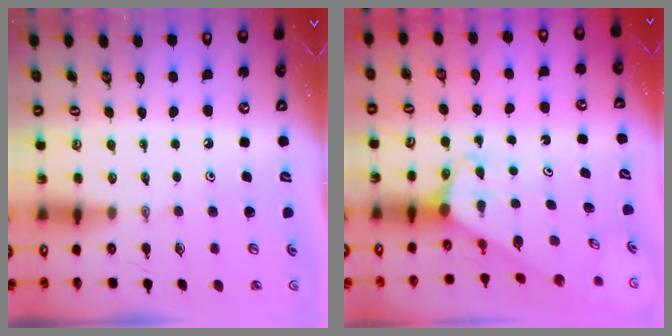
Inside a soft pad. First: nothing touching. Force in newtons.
{"total": 2.0, "press": 2.0, "slide": 0.0}